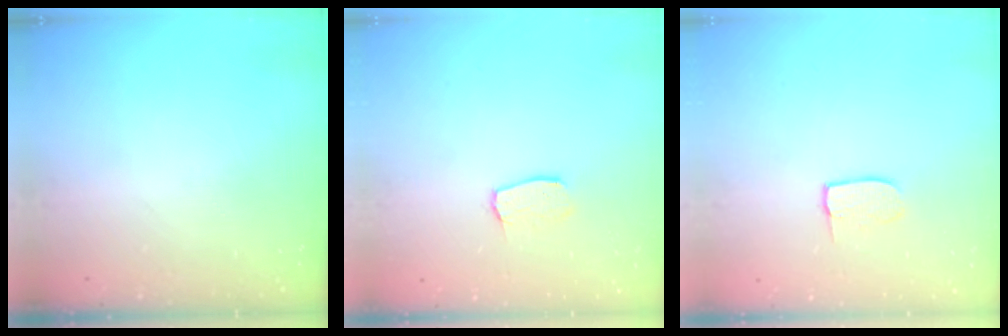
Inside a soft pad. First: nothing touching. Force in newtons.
{"total": 6.0, "press": 6.0, "slide": 0.3}
{"total": 5.4, "press": 5.4, "slide": 0.3}